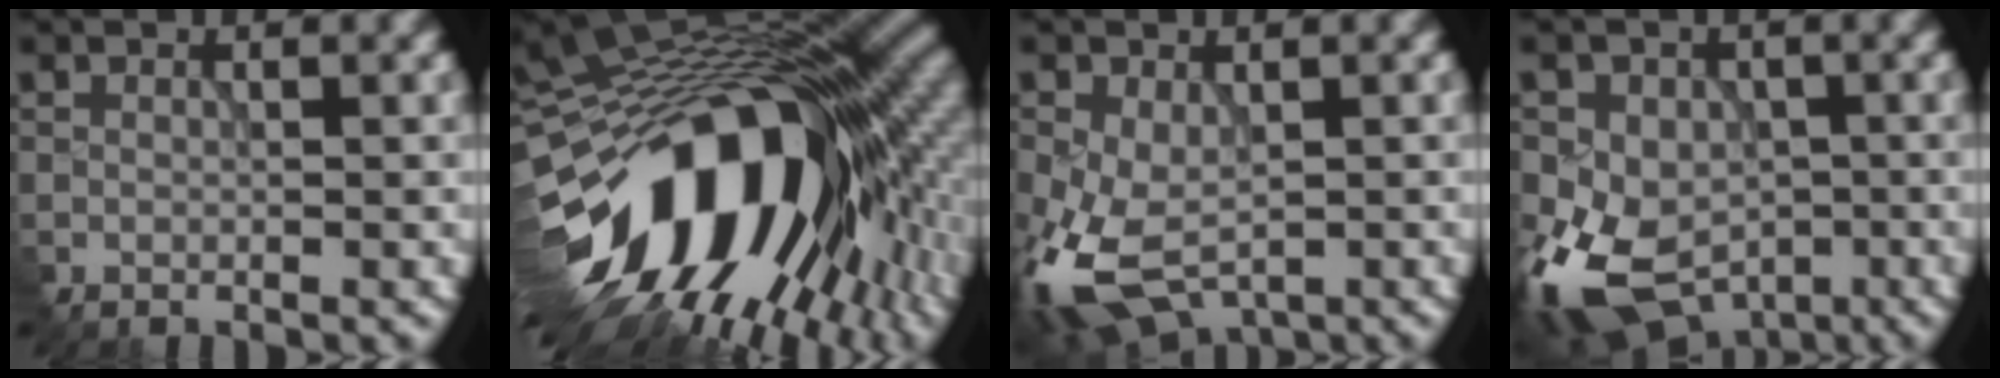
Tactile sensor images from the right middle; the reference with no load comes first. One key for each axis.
{"total": 16.9, "fx": -4.4, "fy": 9.6, "fz": 13.2, "tx": -0.208, "ty": 0.010, "tz": -0.081}
{"total": 7.8, "fx": -2.9, "fy": 4.4, "fz": 5.7, "tx": -0.145, "ty": -0.022, "tz": -0.047}
{"total": 10.9, "fx": -4.4, "fy": 8.1, "fz": 5.9, "tx": -0.112, "ty": -0.018, "tz": -0.067}